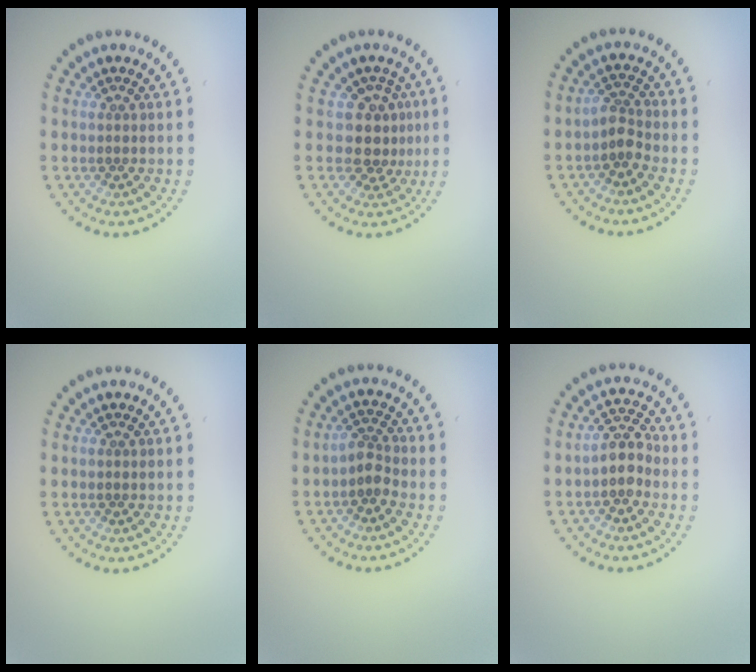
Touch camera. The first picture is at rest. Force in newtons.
{"total": 2.9, "press": 2.2, "slide": 1.9}
{"total": 1.9, "press": 1.4, "slide": 1.2}
{"total": 0.0}
{"total": 1.7, "press": 1.4, "slide": 1.0}
{"total": 2.4, "press": 2.1, "slide": 1.3}